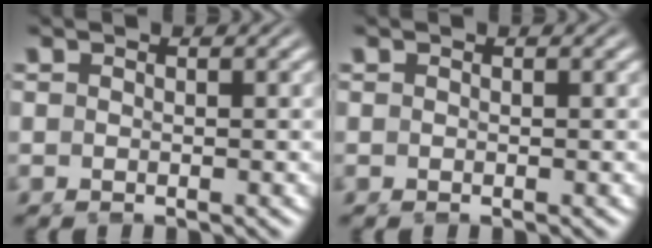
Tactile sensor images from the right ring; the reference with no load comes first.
{"total": 0.0}